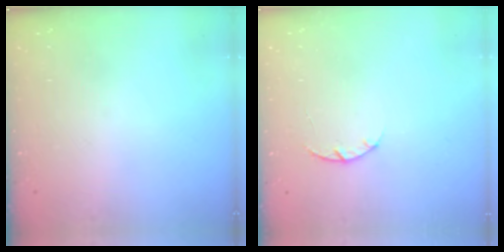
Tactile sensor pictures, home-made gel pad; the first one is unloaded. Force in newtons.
{"total": 2.9, "press": 2.9, "slide": 0.5}